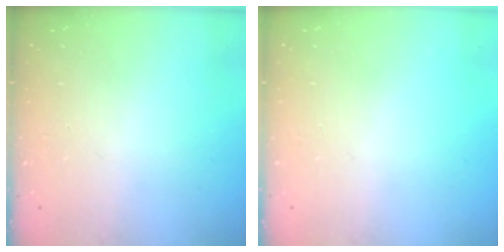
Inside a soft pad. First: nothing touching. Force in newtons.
{"total": 0.0}